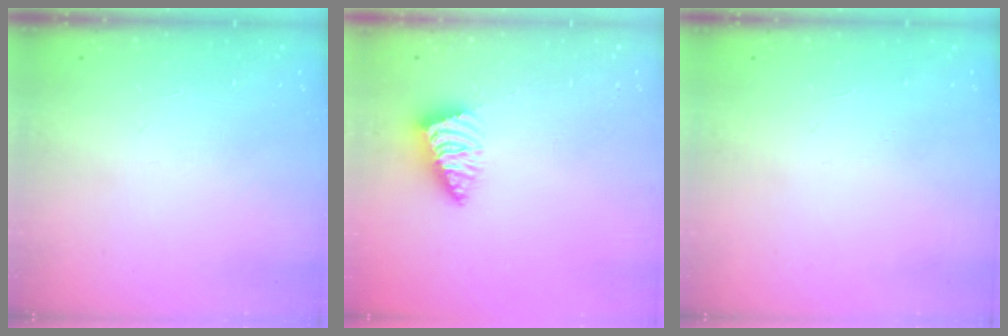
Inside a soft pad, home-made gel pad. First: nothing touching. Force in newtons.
{"total": 2.4, "press": 2.4, "slide": 0.4}
{"total": 0.0}